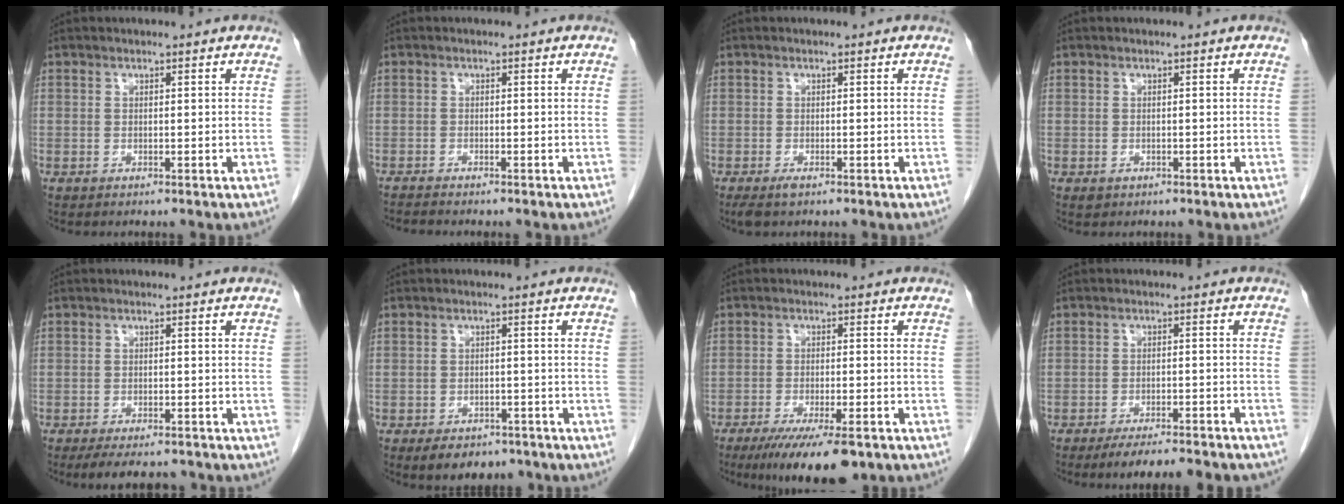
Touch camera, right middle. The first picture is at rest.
{"total": 1.7, "force": [-1.7, -0.1, 0.5], "torque": [-0.009, -0.002, -0.027]}
{"total": 1.7, "force": [-1.1, 0.5, 1.2], "torque": [-0.026, -0.005, -0.019]}
{"total": 0.8, "force": [-0.3, 0.6, 0.3], "torque": [-0.006, 0.001, -0.001]}
{"total": 7.6, "force": [-6.4, 2.2, 3.3], "torque": [-0.046, -0.008, -0.090]}
{"total": 6.2, "force": [-4.7, 3.3, 2.4], "torque": [-0.031, 0.002, -0.062]}
{"total": 11.1, "force": [-7.6, 2.3, 7.7], "torque": [-0.116, -0.021, -0.116]}
{"total": 10.8, "force": [-9.5, 1.4, 5.1], "torque": [-0.061, -0.008, -0.127]}